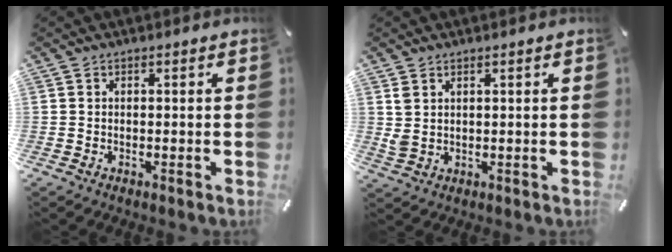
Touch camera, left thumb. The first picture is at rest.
{"total": 2.7, "force": [1.2, 1.8, 1.6], "torque": [-0.032, 0.002, 0.025]}